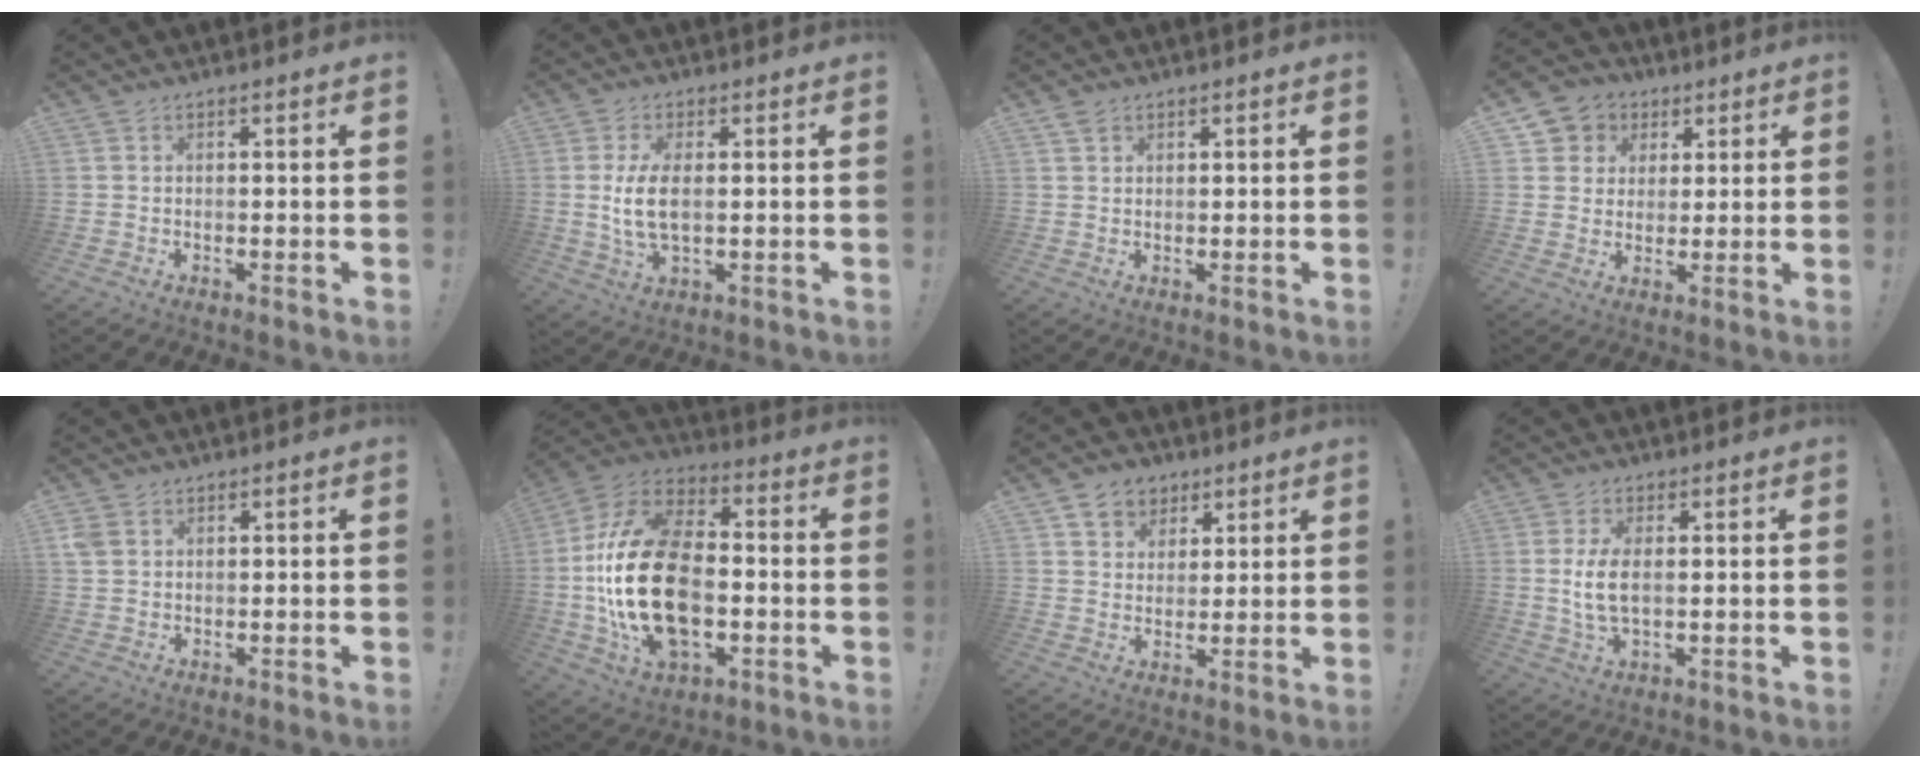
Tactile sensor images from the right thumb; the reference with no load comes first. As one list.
[{"total": 8.3, "force": [0.2, 3.6, 7.4], "torque": [-0.148, -0.016, 0.000]}, {"total": 1.7, "force": [1.3, 0.9, 0.7], "torque": [-0.009, -0.001, 0.023]}, {"total": 7.2, "force": [1.8, 6.9, 1.2], "torque": [-0.016, -0.010, 0.041]}, {"total": 3.5, "force": [1.5, 2.6, 1.6], "torque": [-0.033, 0.003, 0.032]}, {"total": 28.5, "force": [-3.4, 17.6, 22.2], "torque": [-0.437, 0.032, -0.046]}, {"total": 8.0, "force": [4.3, 6.5, 1.9], "torque": [-0.023, -0.024, 0.085]}, {"total": 6.8, "force": [0.2, 3.0, 6.1], "torque": [-0.113, -0.008, 0.000]}]